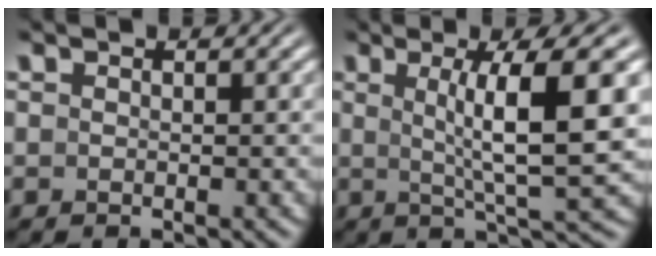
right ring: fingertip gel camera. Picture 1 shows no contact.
{"total": 6.9, "force": [1.3, 0.3, 6.7], "torque": [-0.093, -0.001, 0.025]}